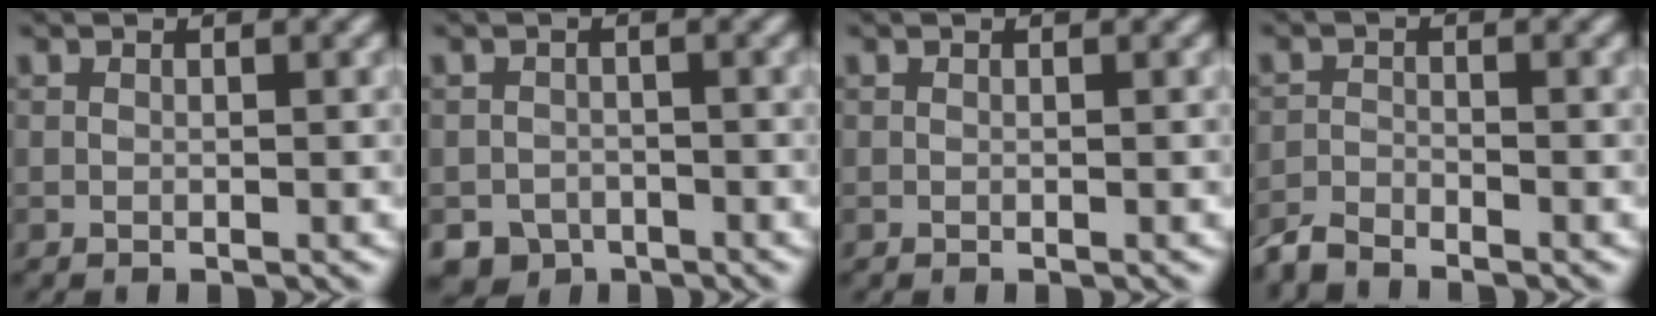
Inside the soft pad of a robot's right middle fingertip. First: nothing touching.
{"total": 3.1, "force": [-2.2, 2.2, 0.4], "torque": [0.004, -0.001, -0.038]}
{"total": 0.0}
{"total": 2.5, "force": [-2.5, 0.3, 0.4], "torque": [-0.012, -0.002, -0.058]}